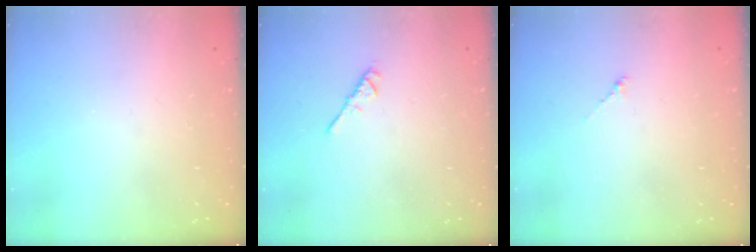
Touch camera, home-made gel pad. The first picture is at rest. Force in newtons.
{"total": 3.1, "press": 3.0, "slide": 0.7}
{"total": 0.8, "press": 0.6, "slide": 0.4}